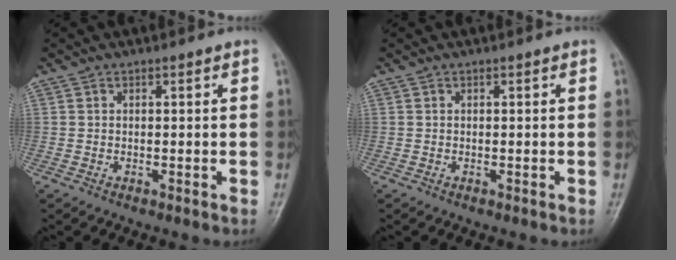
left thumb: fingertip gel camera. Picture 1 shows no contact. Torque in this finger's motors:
{"motor_torque": [0.00, 0.00, -0.10, 0.10, 0.00]}